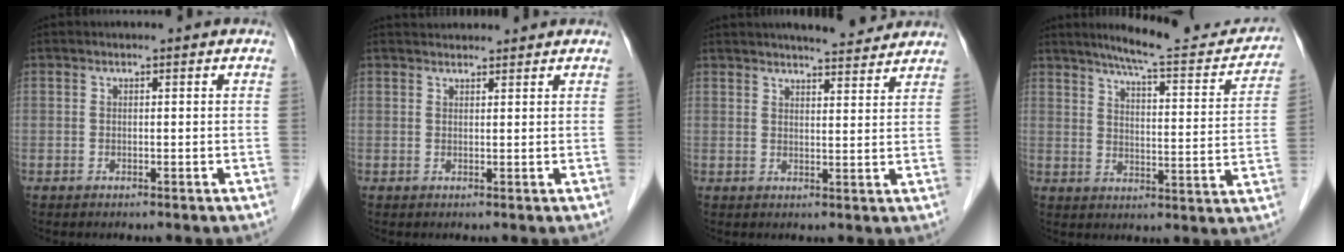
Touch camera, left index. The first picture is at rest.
{"total": 3.7, "force": [3.6, 0.7, 0.5], "torque": [-0.010, 0.034, 0.053]}
{"total": 7.7, "force": [7.2, 0.8, 2.7], "torque": [-0.043, 0.004, 0.090]}
{"total": 15.8, "force": [14.4, 1.9, 6.2], "torque": [-0.081, -0.022, 0.183]}